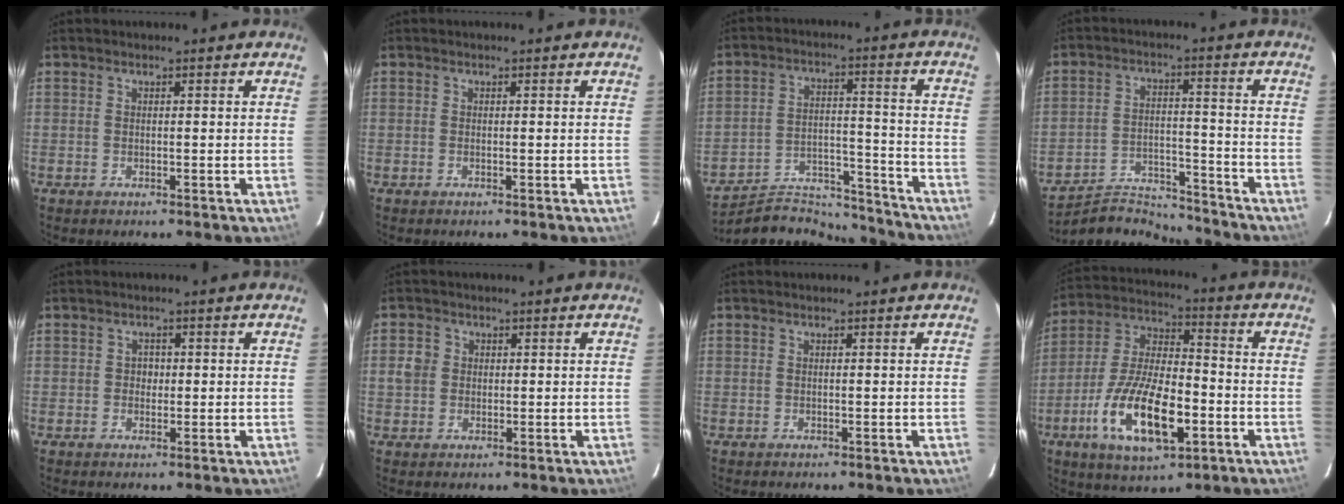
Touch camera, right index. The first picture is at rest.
{"total": 0.0}
{"total": 18.1, "force": [-17.2, 5.1, 2.3], "torque": [-0.051, 0.045, -0.250]}
{"total": 11.2, "force": [-10.9, 2.3, 0.0], "torque": [-0.022, 0.022, -0.176]}
{"total": 1.6, "force": [-0.2, 1.6, 0.3], "torque": [-0.002, 0.005, -0.002]}
{"total": 3.1, "force": [0.0, 3.0, 1.0], "torque": [-0.017, 0.009, -0.003]}
{"total": 0.0}
{"total": 18.0, "force": [-6.7, 7.2, 15.1], "torque": [-0.304, -0.010, -0.116]}